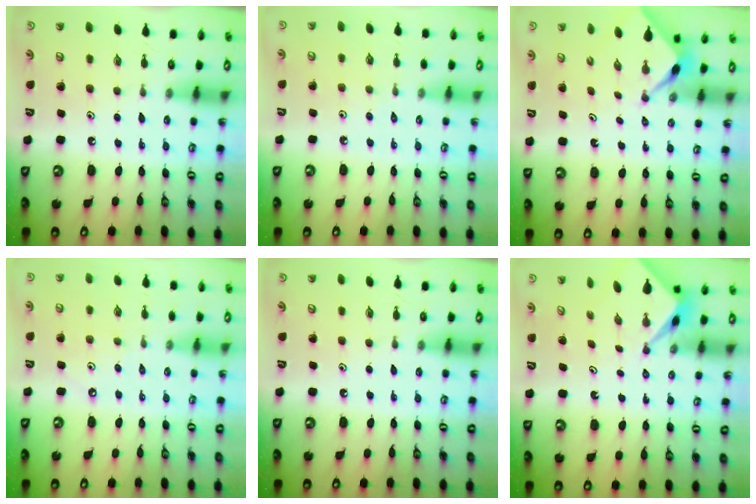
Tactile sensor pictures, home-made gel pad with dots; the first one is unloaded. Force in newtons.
{"total": 1.9, "press": 1.9, "slide": 0.5}
{"total": 2.3, "press": 2.2, "slide": 0.3}
{"total": 2.8, "press": 2.8, "slide": 0.5}
{"total": 0.0}
{"total": 2.2, "press": 2.1, "slide": 0.2}